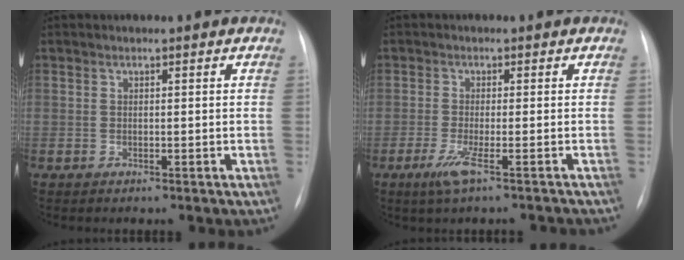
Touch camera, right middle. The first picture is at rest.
{"total": 5.5, "force": [-4.0, 0.2, 3.8], "torque": [-0.063, -0.016, -0.062]}